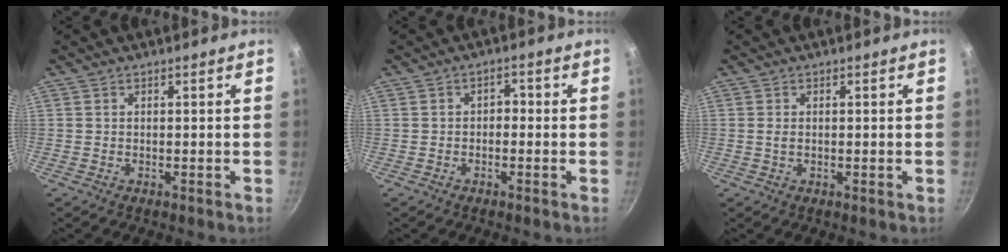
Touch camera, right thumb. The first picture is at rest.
{"total": 2.1, "force": [-0.5, 1.4, 1.4], "torque": [-0.002, 0.012, -0.015]}
{"total": 0.9, "force": [0.0, 0.4, 0.8], "torque": [-0.017, -0.003, 0.001]}